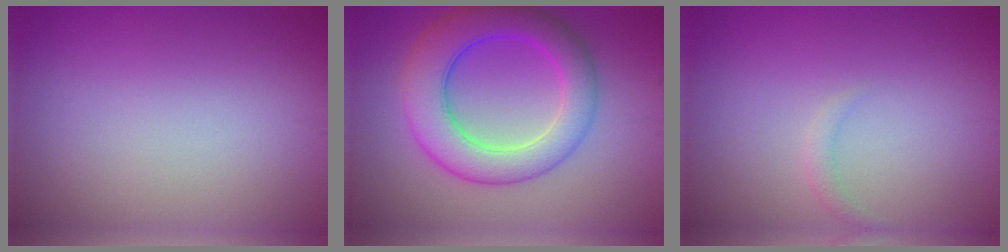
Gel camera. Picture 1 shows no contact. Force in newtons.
{"total": 7.5, "press": 7.5, "slide": 0.1}
{"total": 0.9, "press": 0.9, "slide": 0.1}